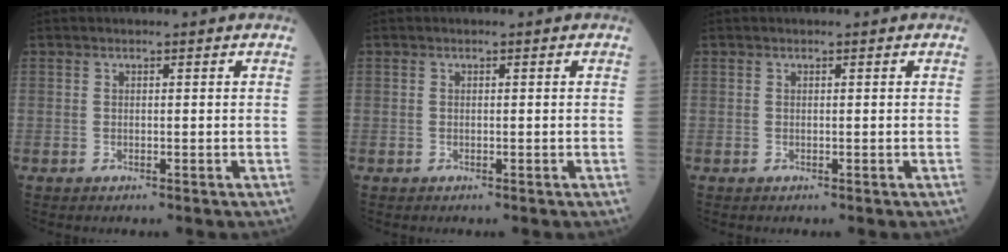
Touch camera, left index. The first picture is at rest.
{"total": 0.0}
{"total": 0.0}